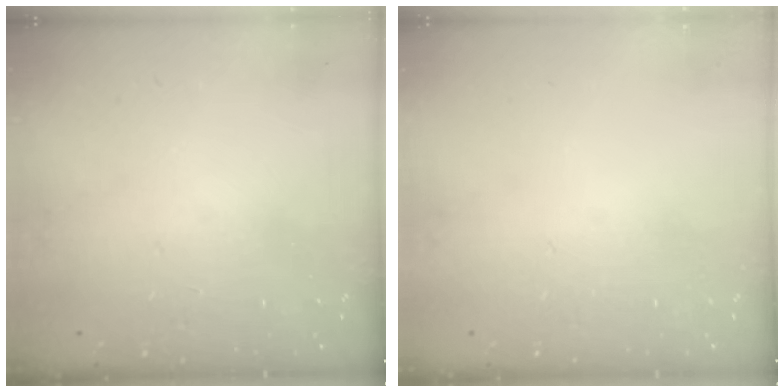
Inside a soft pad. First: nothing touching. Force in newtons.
{"total": 0.0}